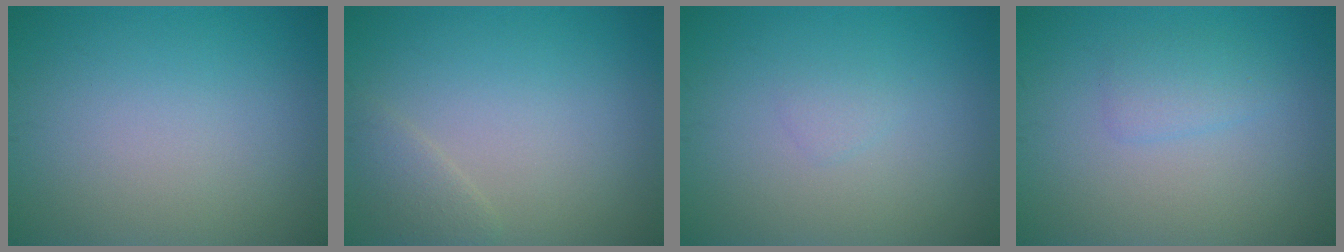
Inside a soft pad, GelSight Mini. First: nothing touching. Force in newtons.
{"total": 1.6, "press": 1.6, "slide": 0.1}
{"total": 0.7, "press": 0.7, "slide": 0.1}
{"total": 1.6, "press": 1.6, "slide": 0.1}